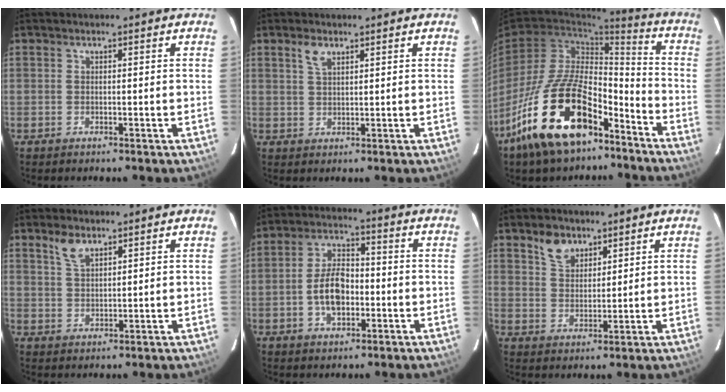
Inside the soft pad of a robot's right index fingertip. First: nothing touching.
{"total": 2.7, "force": [1.7, 1.2, 1.7], "torque": [-0.033, 0.004, 0.033]}
{"total": 21.8, "force": [-13.2, 10.0, 14.1], "torque": [-0.265, 0.004, -0.224]}
{"total": 4.0, "force": [2.9, 1.8, 2.3], "torque": [-0.043, 0.004, 0.056]}
{"total": 8.9, "force": [-2.1, 5.1, 6.9], "torque": [-0.135, 0.016, -0.030]}
{"total": 5.5, "force": [3.8, 3.3, 2.3], "torque": [-0.035, 0.006, 0.072]}